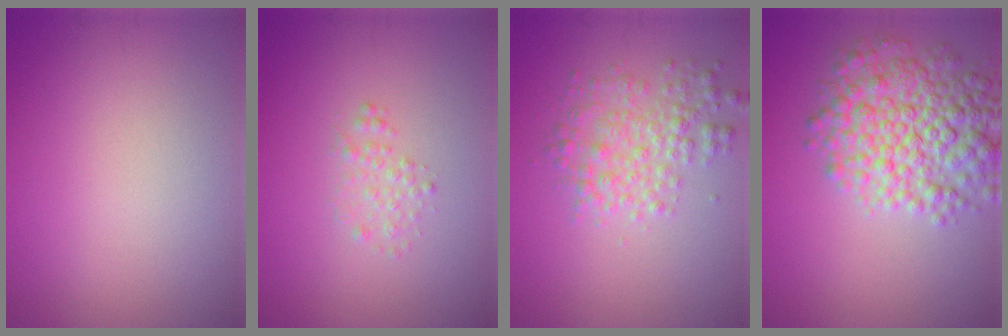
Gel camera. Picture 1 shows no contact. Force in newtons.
{"total": 1.2, "press": 1.2, "slide": 0.0}
{"total": 3.3, "press": 3.3, "slide": 0.1}
{"total": 7.3, "press": 7.3, "slide": 0.1}